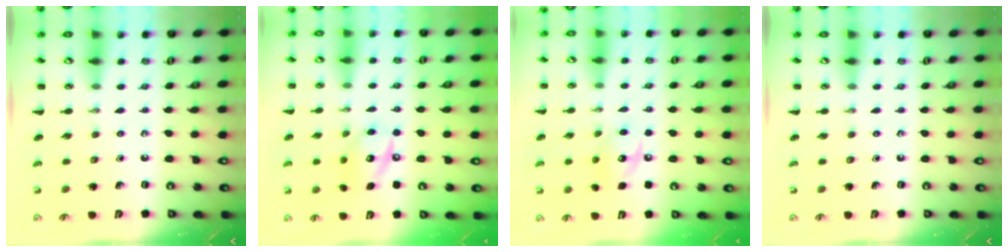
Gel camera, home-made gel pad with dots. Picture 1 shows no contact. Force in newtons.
{"total": 10.4, "press": 10.3, "slide": 1.5}
{"total": 8.6, "press": 8.5, "slide": 0.6}
{"total": 0.0}